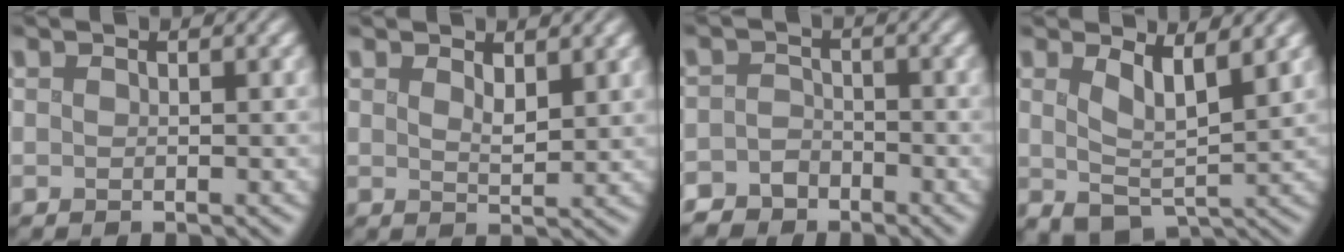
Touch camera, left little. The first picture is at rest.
{"total": 1.6, "force": [0.9, 0.6, 1.1], "torque": [-0.021, -0.005, 0.021]}
{"total": 4.0, "force": [-3.1, 2.5, 0.1], "torque": [0.032, 0.001, -0.052]}
{"total": 3.4, "force": [1.6, 1.4, 2.7], "torque": [-0.061, -0.010, 0.033]}